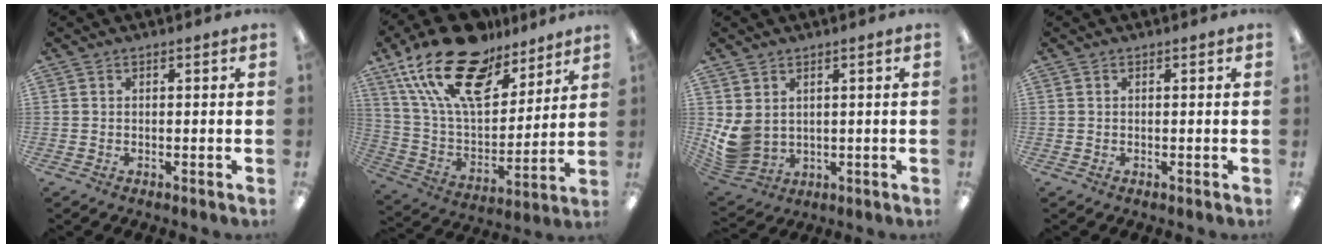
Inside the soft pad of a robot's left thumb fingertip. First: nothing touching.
{"total": 23.5, "force": [15.6, 11.3, 13.5], "torque": [-0.264, -0.089, 0.277]}
{"total": 6.6, "force": [1.9, 5.3, 3.4], "torque": [-0.089, -0.016, 0.037]}
{"total": 0.0}